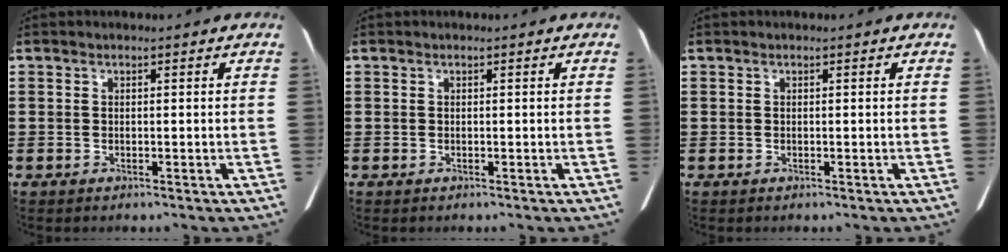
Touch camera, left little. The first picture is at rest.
{"total": 0.0}
{"total": 0.0}